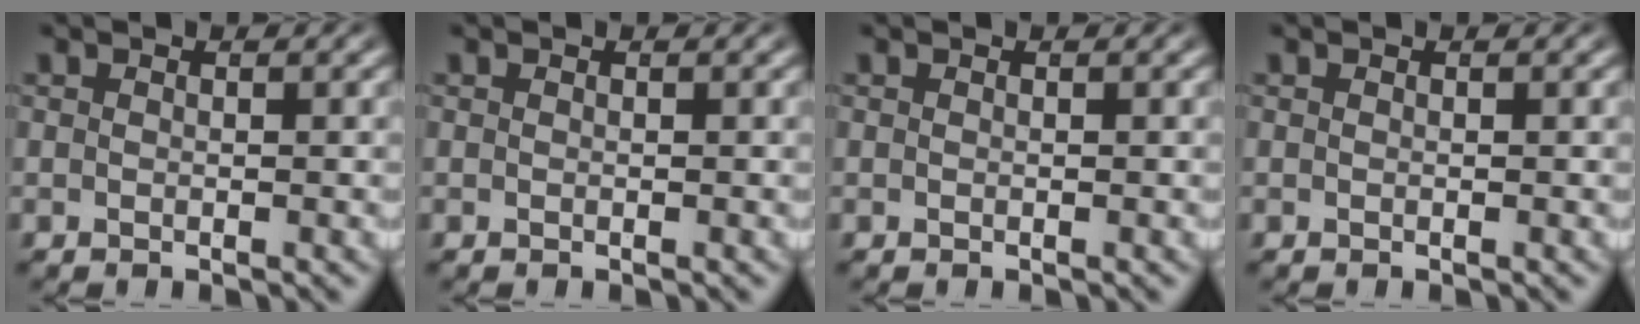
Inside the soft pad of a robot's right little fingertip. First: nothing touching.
{"total": 0.0}
{"total": 0.0}
{"total": 0.0}